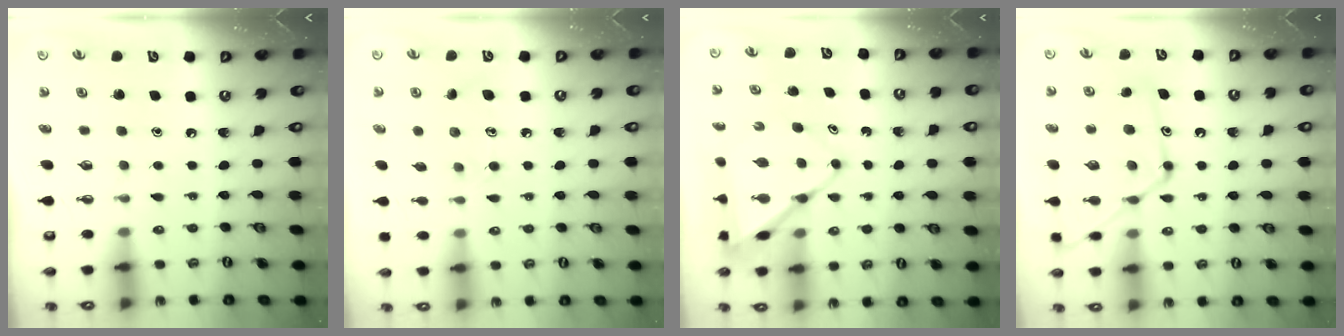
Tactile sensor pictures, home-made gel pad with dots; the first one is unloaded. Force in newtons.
{"total": 9.7, "press": 9.6, "slide": 0.7}
{"total": 10.1, "press": 10.1, "slide": 0.8}
{"total": 17.0, "press": 16.9, "slide": 1.2}